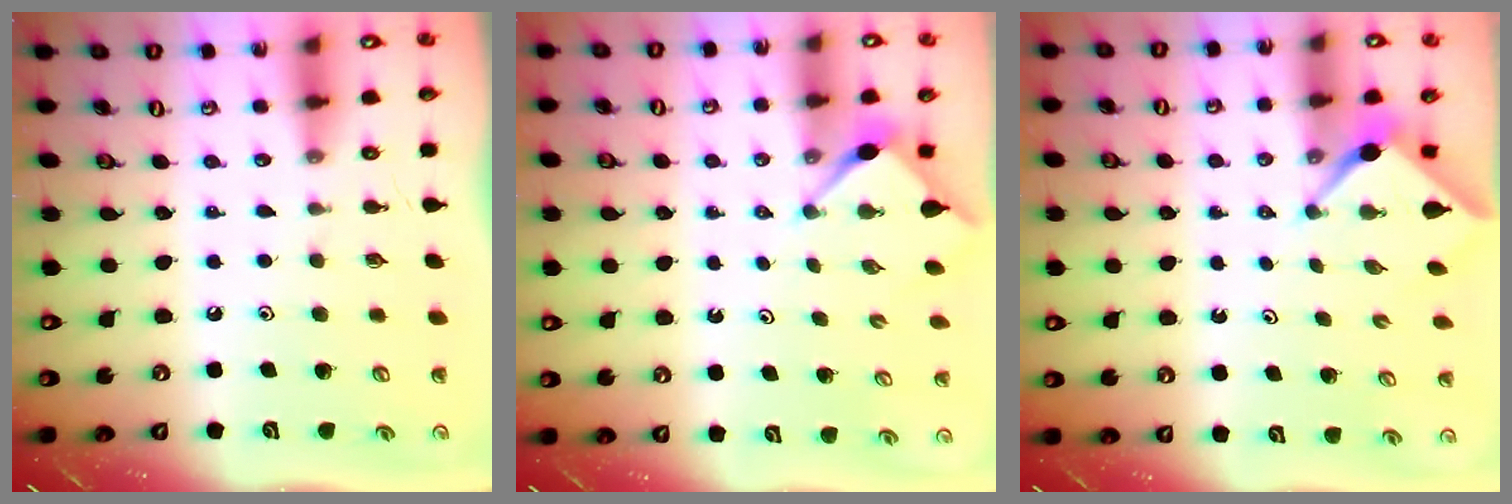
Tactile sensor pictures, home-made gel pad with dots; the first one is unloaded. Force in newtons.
{"total": 2.9, "press": 2.9, "slide": 0.3}
{"total": 2.5, "press": 2.5, "slide": 0.3}